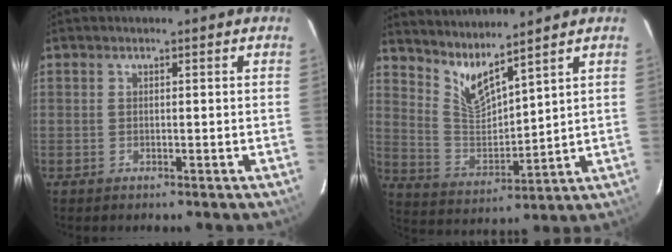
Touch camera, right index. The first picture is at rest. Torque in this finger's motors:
{"motor_torque": [-0.17, 0.48, 0.05, 0.04]}